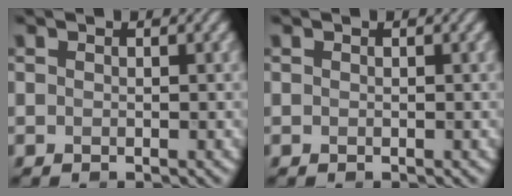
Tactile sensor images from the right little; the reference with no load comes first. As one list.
[{"total": 0.0}]